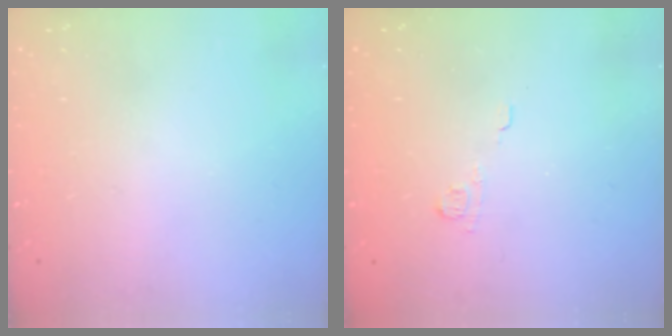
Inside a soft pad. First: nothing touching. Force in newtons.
{"total": 3.8, "press": 3.6, "slide": 1.1}